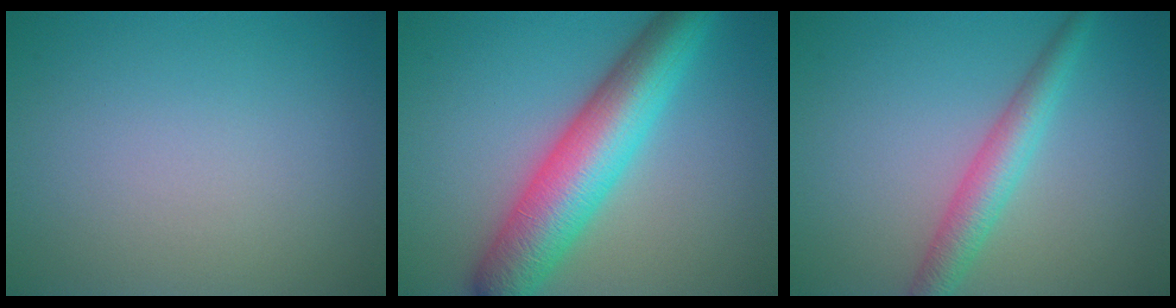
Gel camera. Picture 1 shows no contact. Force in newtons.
{"total": 9.0, "press": 9.0, "slide": 0.2}
{"total": 3.6, "press": 3.6, "slide": 0.1}